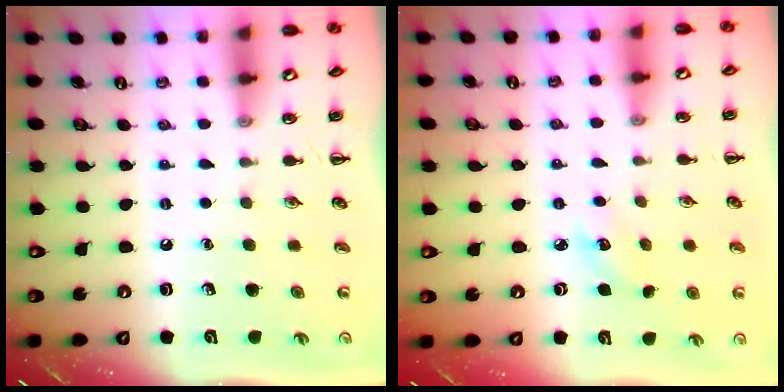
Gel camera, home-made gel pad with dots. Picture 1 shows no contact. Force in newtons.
{"total": 3.9, "press": 3.8, "slide": 1.2}